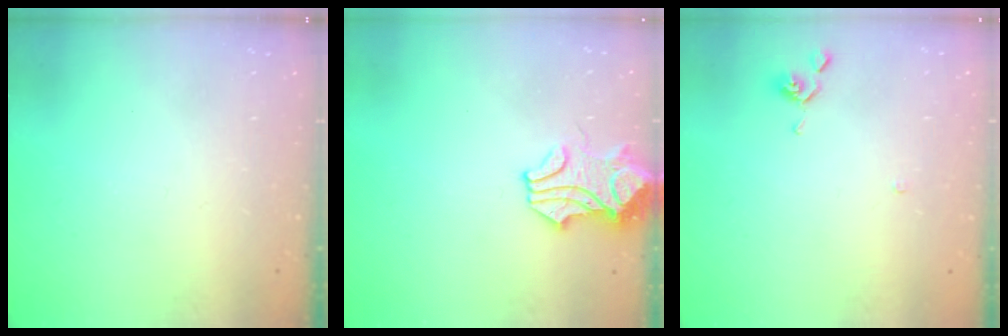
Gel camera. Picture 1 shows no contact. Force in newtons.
{"total": 1.9, "press": 1.8, "slide": 0.6}
{"total": 0.9, "press": 0.9, "slide": 0.3}